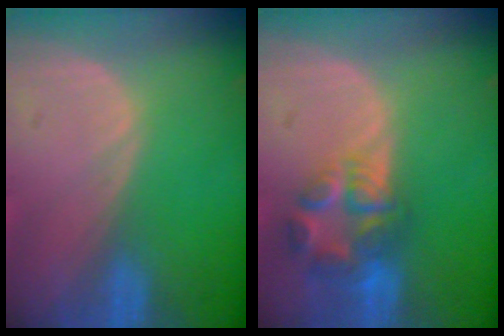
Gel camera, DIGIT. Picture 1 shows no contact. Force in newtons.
{"total": 6.8, "press": 6.3, "slide": 2.6}